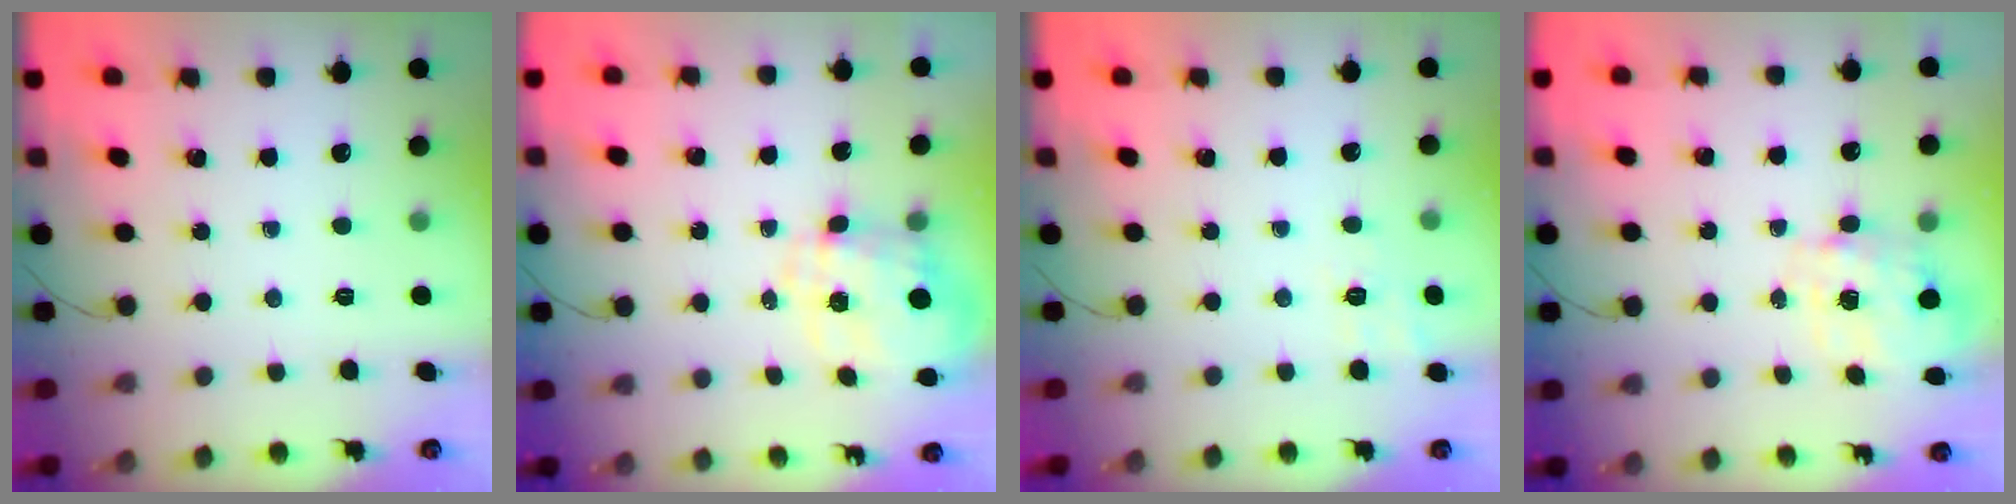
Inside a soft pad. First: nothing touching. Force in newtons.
{"total": 10.5, "press": 10.5, "slide": 0.9}
{"total": 3.6, "press": 2.9, "slide": 2.1}
{"total": 3.8, "press": 3.7, "slide": 0.9}